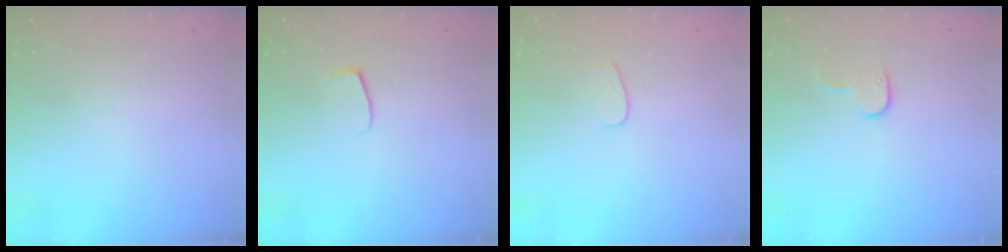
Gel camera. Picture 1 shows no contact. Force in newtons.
{"total": 5.3, "press": 5.2, "slide": 0.4}
{"total": 4.4, "press": 4.4, "slide": 0.3}
{"total": 4.6, "press": 4.6, "slide": 0.3}